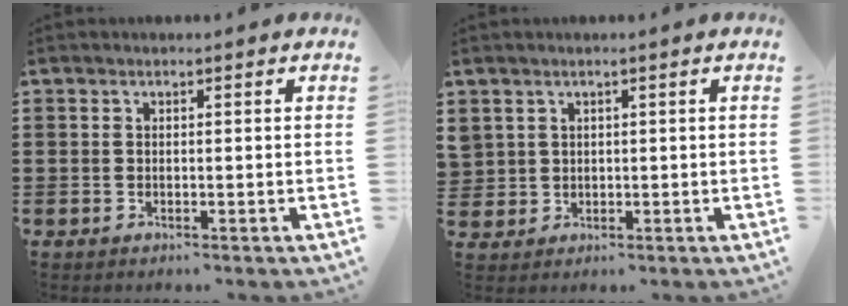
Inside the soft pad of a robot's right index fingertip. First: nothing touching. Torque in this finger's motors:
{"motor_torque": [0.25, 0.22, 0.19, 0.03]}